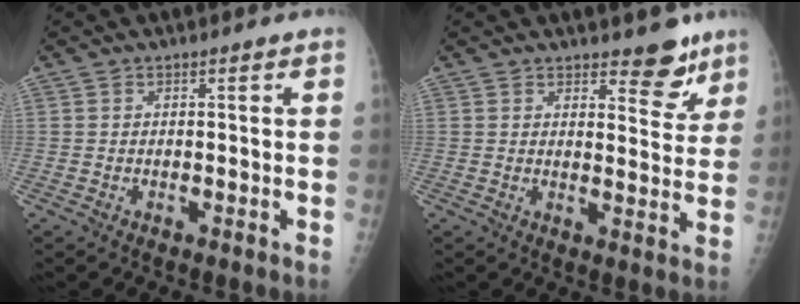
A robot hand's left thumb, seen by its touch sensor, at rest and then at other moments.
{"total": 6.5, "force": [4.9, 2.8, 3.2], "torque": [-0.007, -0.032, 0.065]}